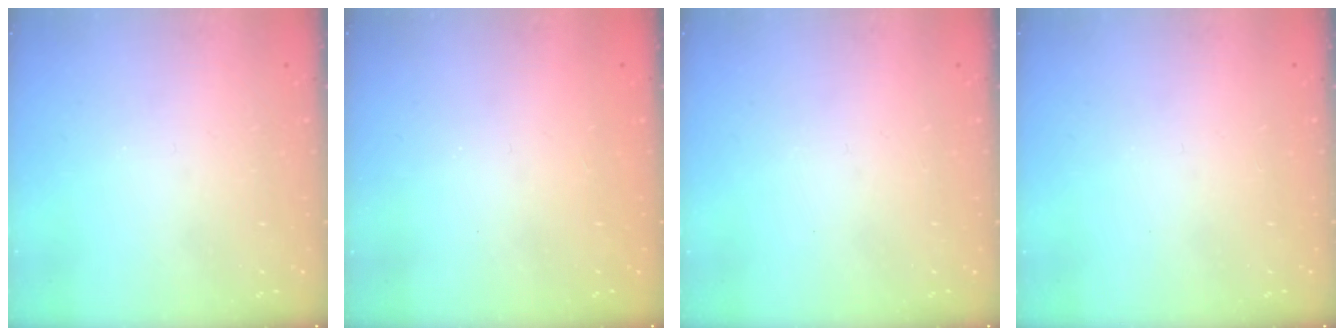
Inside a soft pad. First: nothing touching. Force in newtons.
{"total": 0.9, "press": 0.9, "slide": 0.1}
{"total": 0.0}
{"total": 0.0}